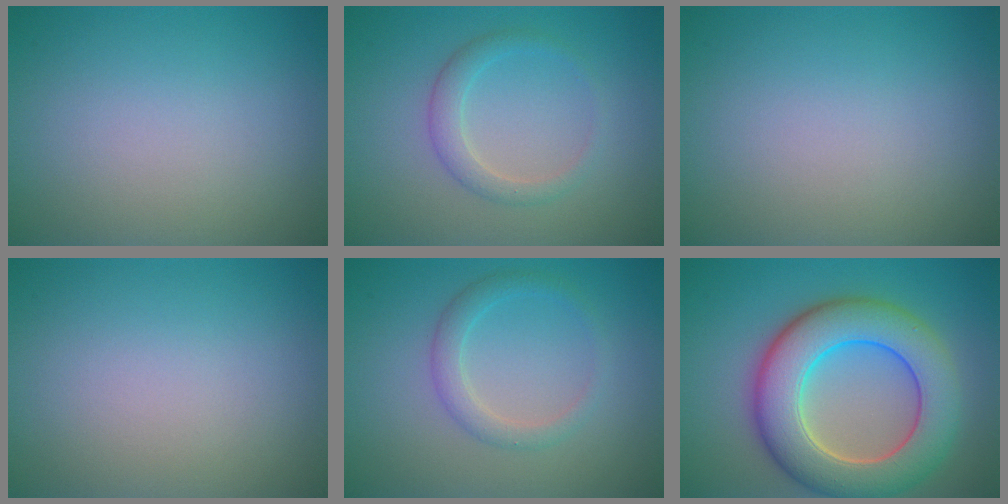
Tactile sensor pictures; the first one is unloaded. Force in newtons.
{"total": 2.1, "press": 2.1, "slide": 0.1}
{"total": 0.0}
{"total": 0.0}
{"total": 2.1, "press": 2.1, "slide": 0.0}
{"total": 9.8, "press": 9.7, "slide": 0.7}